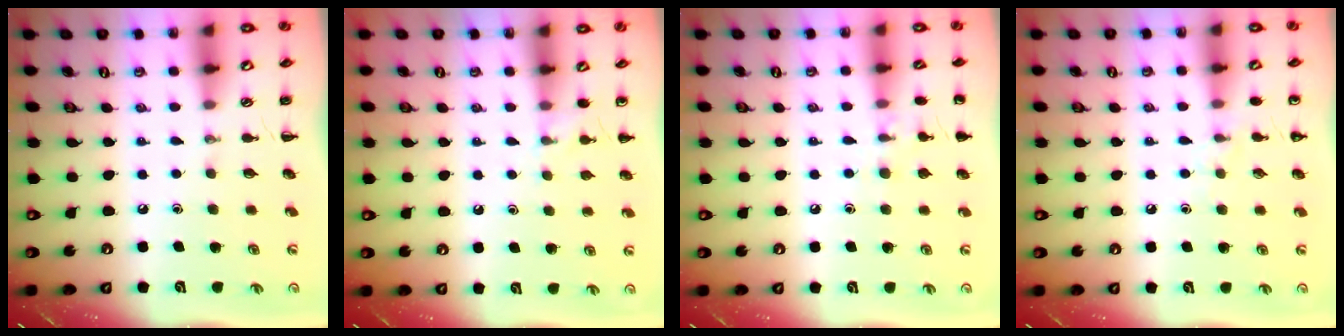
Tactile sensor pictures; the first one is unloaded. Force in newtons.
{"total": 4.8, "press": 4.5, "slide": 1.7}
{"total": 7.0, "press": 6.7, "slide": 1.9}
{"total": 5.4, "press": 5.1, "slide": 1.9}